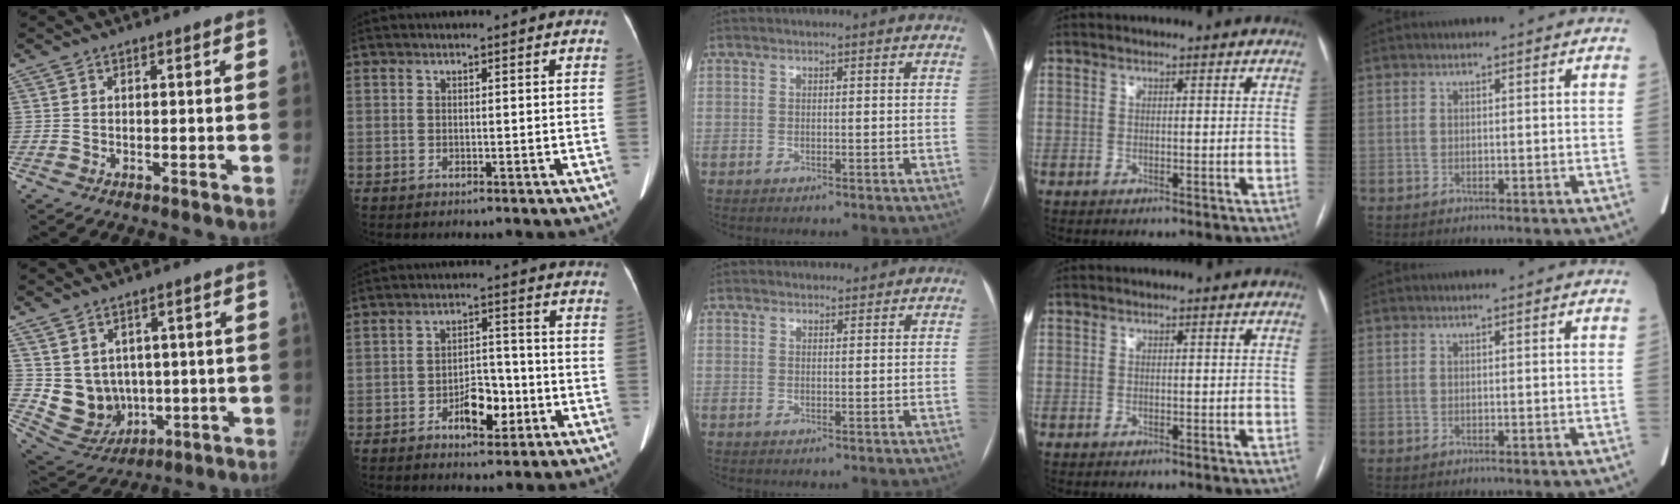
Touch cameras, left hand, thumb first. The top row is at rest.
{"thumb": {"total": 10.3, "force": [0.7, 9.0, 4.8], "torque": [-0.052, -0.006, 0.048]}, "index": {"total": 5.9, "force": [-2.7, 2.9, 4.4], "torque": [-0.074, 0.012, -0.041]}, "middle": {"total": 3.4, "force": [3.2, 1.1, 0.3], "torque": [-0.002, 0.020, 0.044]}}